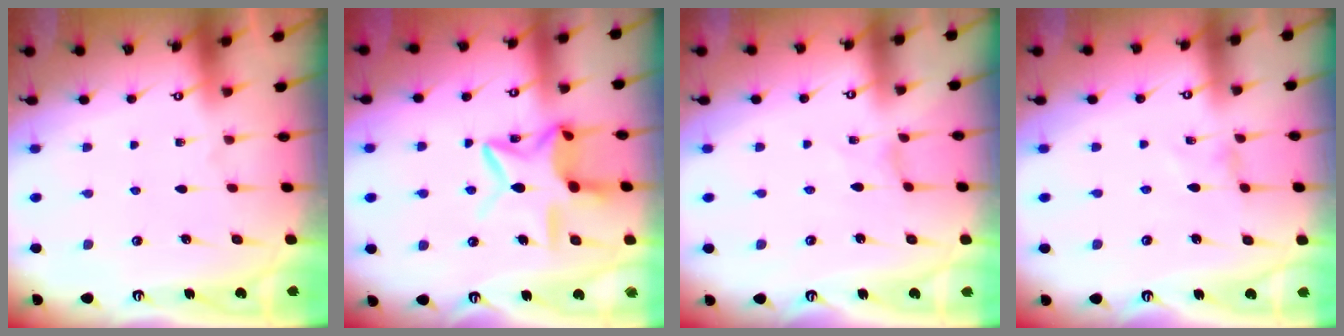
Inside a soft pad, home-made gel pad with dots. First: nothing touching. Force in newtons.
{"total": 13.5, "press": 13.5, "slide": 1.1}
{"total": 0.0}
{"total": 0.0}